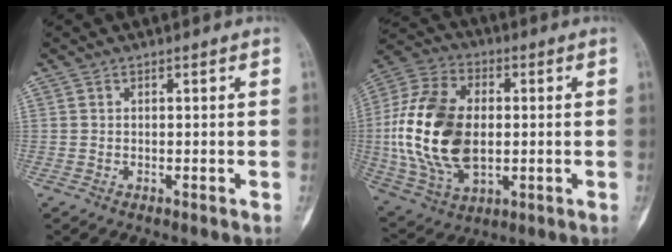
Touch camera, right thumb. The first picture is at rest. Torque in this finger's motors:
{"motor_torque": [2.32, 2.38, 1.22, -1.56, 0.42]}